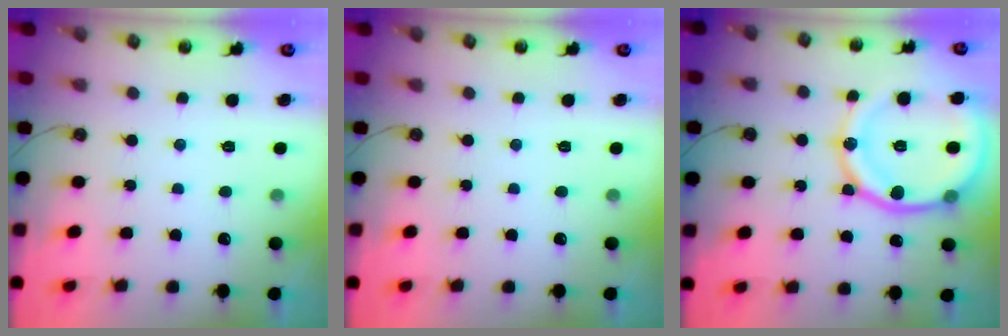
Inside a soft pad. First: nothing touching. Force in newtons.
{"total": 0.0}
{"total": 19.0, "press": 18.8, "slide": 2.3}